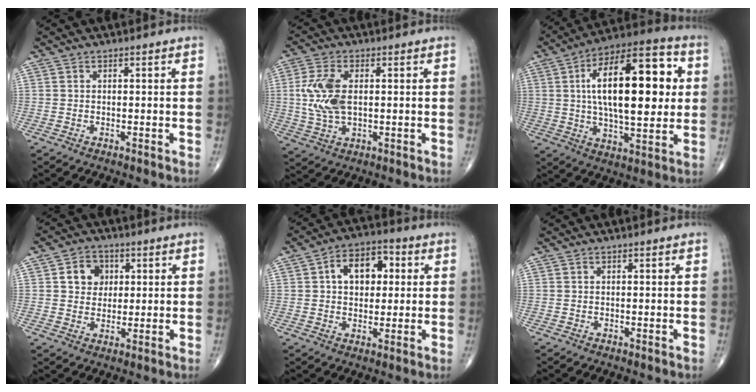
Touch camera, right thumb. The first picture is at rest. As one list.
[{"total": 9.3, "force": [0.9, 5.0, 7.8], "torque": [-0.178, -0.002, 0.021]}, {"total": 24.5, "force": [4.0, 10.4, 21.8], "torque": [-0.327, 0.007, 0.054]}, {"total": 6.3, "force": [1.6, 5.3, 2.9], "torque": [-0.014, -0.001, 0.023]}, {"total": 10.2, "force": [2.2, 6.7, 7.3], "torque": [-0.083, 0.013, 0.030]}, {"total": 0.0}]